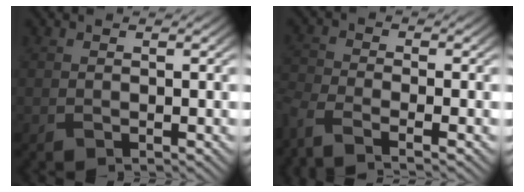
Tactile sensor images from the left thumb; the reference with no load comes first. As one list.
[{"total": 5.0, "force": [-3.9, 1.1, 2.9], "torque": [-0.065, -0.012, -0.086]}]